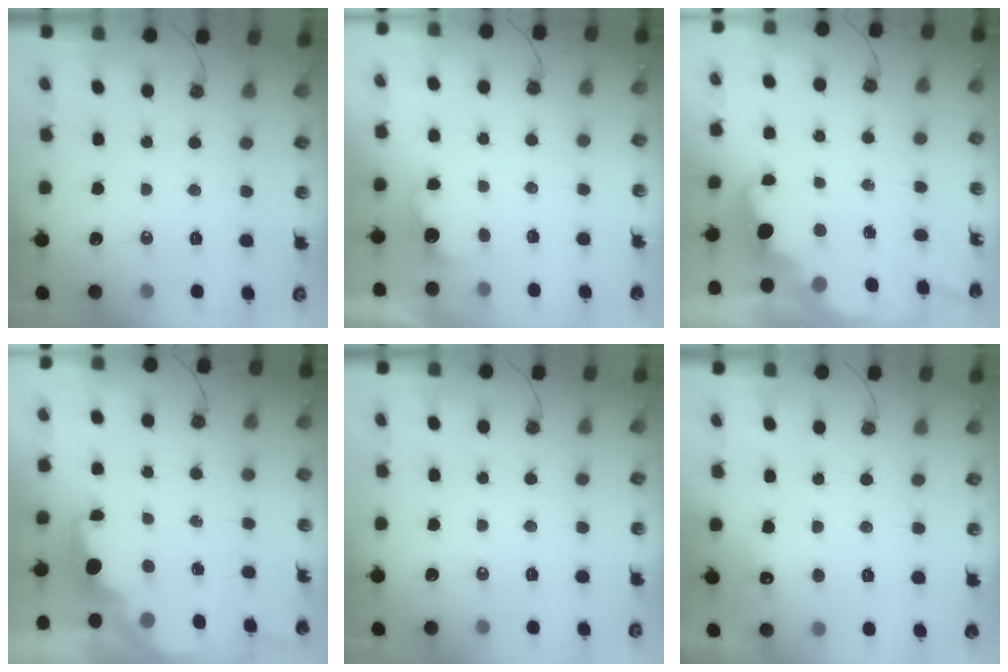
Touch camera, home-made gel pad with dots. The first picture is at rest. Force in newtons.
{"total": 2.8, "press": 2.6, "slide": 0.9}
{"total": 3.9, "press": 3.8, "slide": 0.7}
{"total": 2.1, "press": 2.0, "slide": 0.8}
{"total": 0.0}
{"total": 5.4, "press": 5.3, "slide": 1.2}